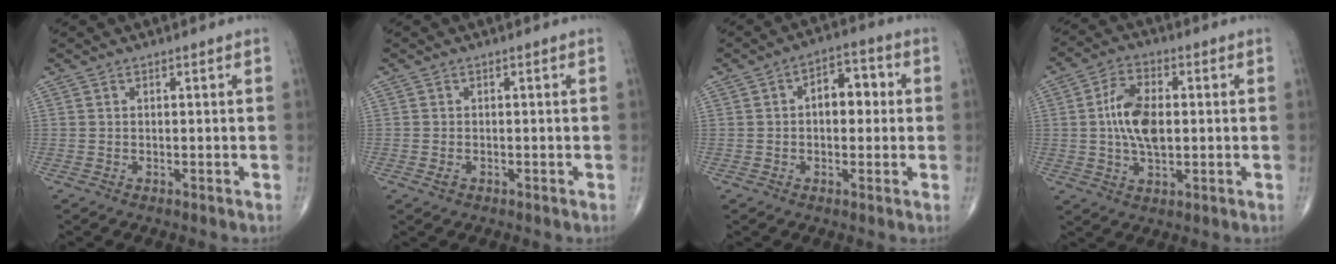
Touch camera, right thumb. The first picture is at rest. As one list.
[{"total": 1.0, "force": [-0.5, 0.6, 0.6], "torque": [-0.013, 0.001, -0.008]}, {"total": 7.3, "force": [0.6, 4.5, 5.8], "torque": [-0.058, 0.021, 0.001]}, {"total": 9.9, "force": [0.5, 5.3, 8.3], "torque": [-0.154, 0.004, 0.009]}]